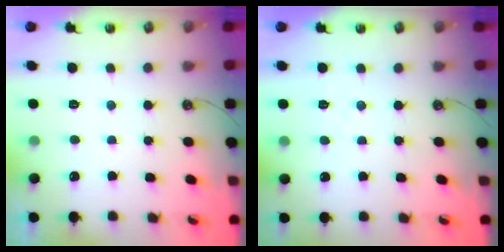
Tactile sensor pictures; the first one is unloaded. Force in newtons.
{"total": 2.3, "press": 2.2, "slide": 0.4}